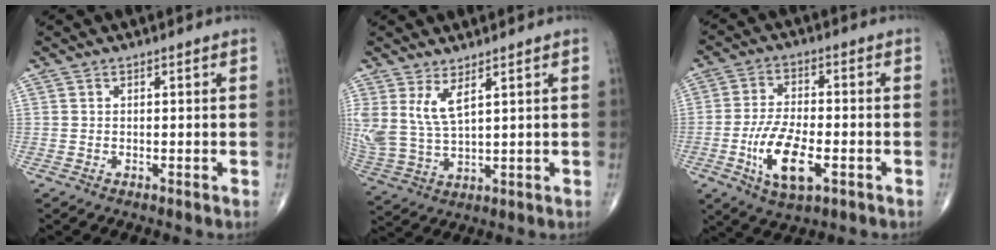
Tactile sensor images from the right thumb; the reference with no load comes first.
{"total": 7.6, "force": [3.8, 2.6, 6.1], "torque": [-0.140, -0.022, 0.089]}
{"total": 11.4, "force": [-3.7, 4.9, 9.6], "torque": [-0.181, 0.006, -0.065]}